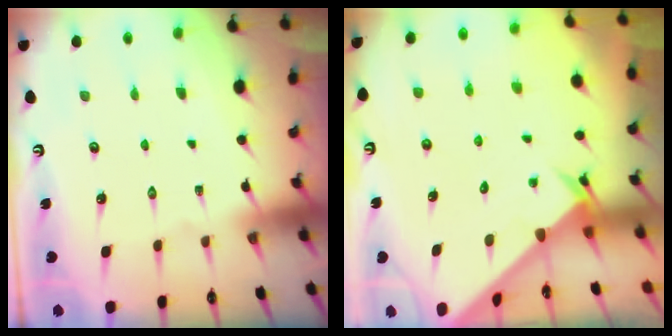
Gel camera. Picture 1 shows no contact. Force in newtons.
{"total": 2.2, "press": 2.2, "slide": 0.2}